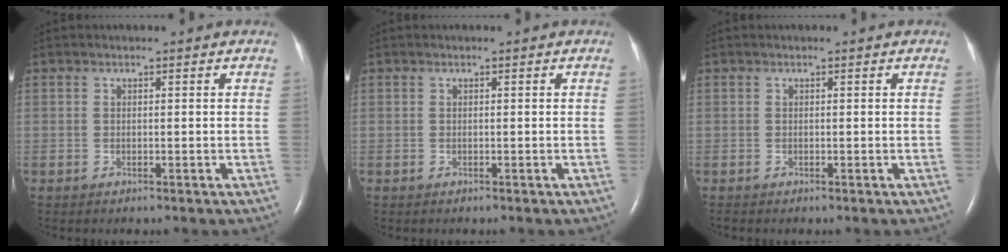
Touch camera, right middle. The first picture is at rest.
{"total": 0.0}
{"total": 0.0}